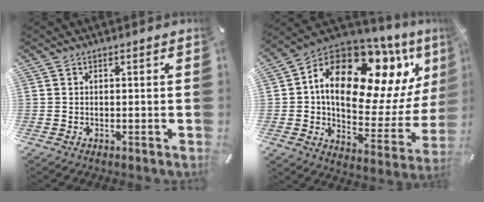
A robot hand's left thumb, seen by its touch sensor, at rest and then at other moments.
{"total": 20.6, "force": [8.1, 12.5, 14.3], "torque": [-0.223, -0.063, 0.134]}